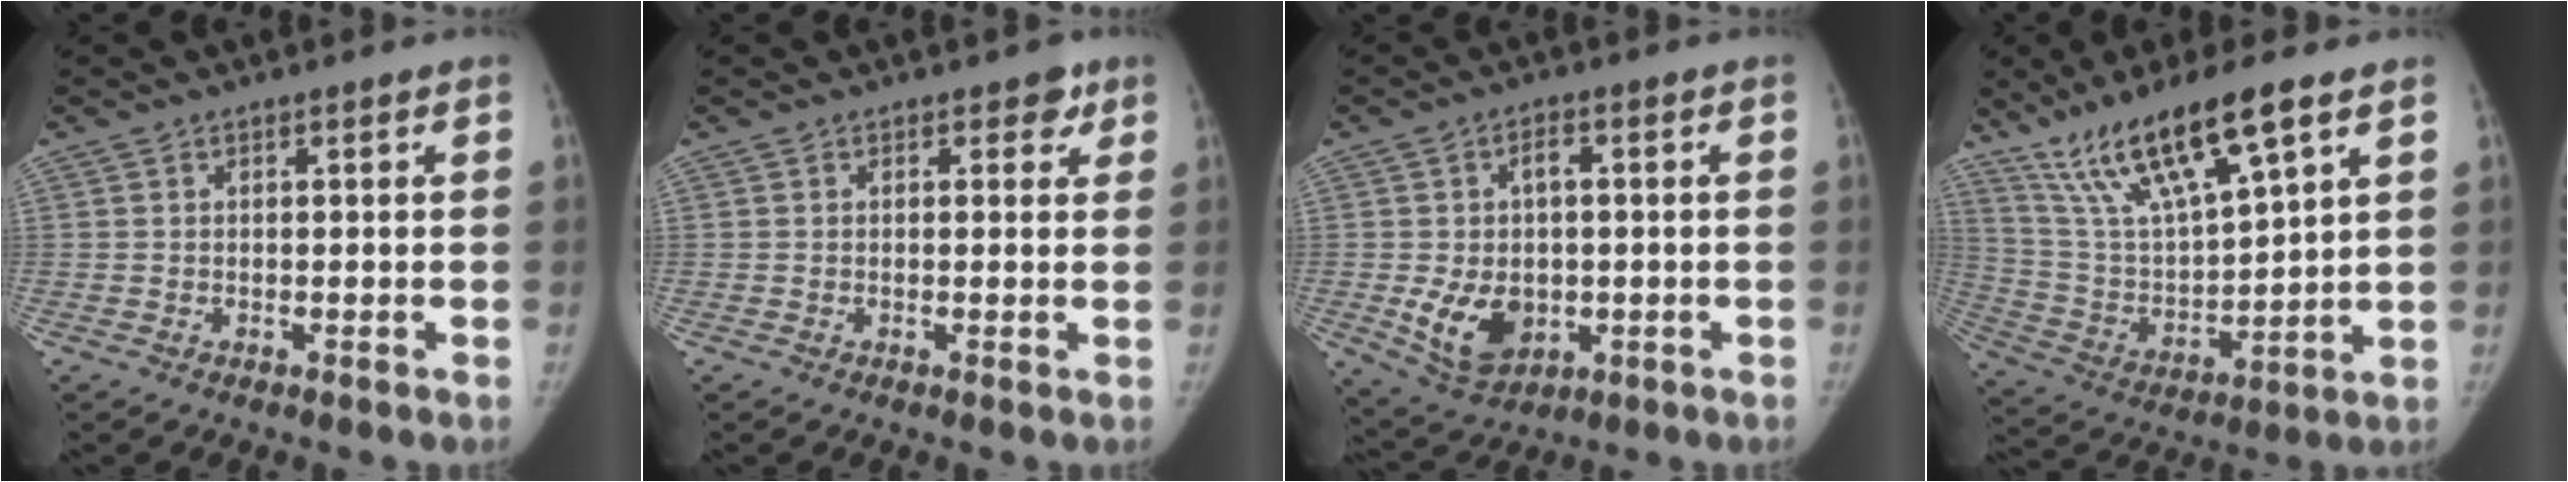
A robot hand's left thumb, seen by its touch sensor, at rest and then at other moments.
{"total": 2.3, "force": [1.3, 1.5, 1.2], "torque": [0.008, -0.003, 0.010]}
{"total": 11.2, "force": [-1.4, 7.5, 8.1], "torque": [-0.122, 0.004, -0.009]}
{"total": 18.4, "force": [11.7, 4.1, 13.6], "torque": [-0.243, -0.041, 0.231]}